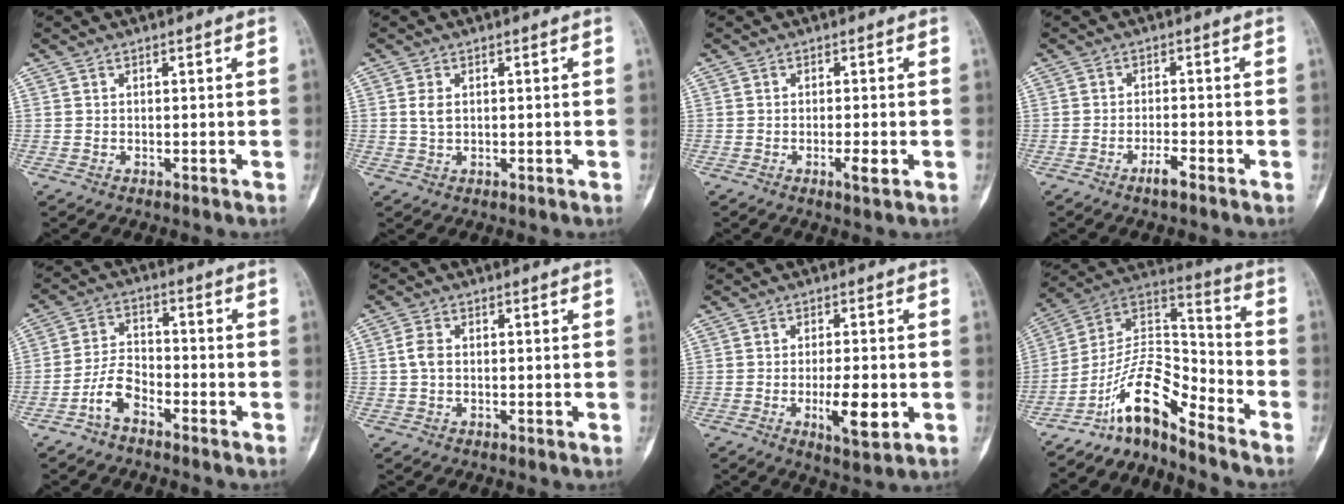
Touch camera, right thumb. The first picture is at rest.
{"total": 2.2, "force": [0.4, 1.3, 1.7], "torque": [-0.033, 0.002, 0.010]}
{"total": 2.6, "force": [-0.9, 0.5, 2.4], "torque": [-0.042, -0.004, -0.015]}
{"total": 2.6, "force": [-1.8, 0.3, 1.9], "torque": [-0.039, 0.007, -0.036]}
{"total": 6.2, "force": [-3.8, 3.2, 3.7], "torque": [-0.069, 0.033, -0.081]}
{"total": 2.8, "force": [0.1, 1.9, 2.1], "torque": [-0.044, 0.007, -0.003]}
{"total": 7.6, "force": [-1.7, 2.5, 7.0], "torque": [-0.108, -0.008, -0.024]}
{"total": 12.9, "force": [-9.6, 3.9, 7.7], "torque": [-0.132, 0.113, -0.181]}